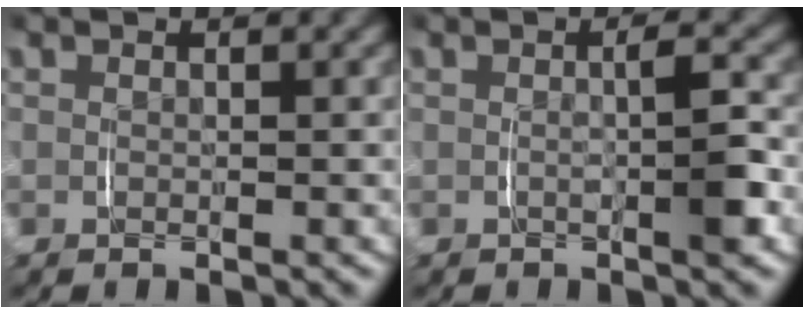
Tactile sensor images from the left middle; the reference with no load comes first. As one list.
[{"total": 2.8, "force": [-0.3, 0.6, 2.7], "torque": [-0.034, 0.006, -0.009]}]